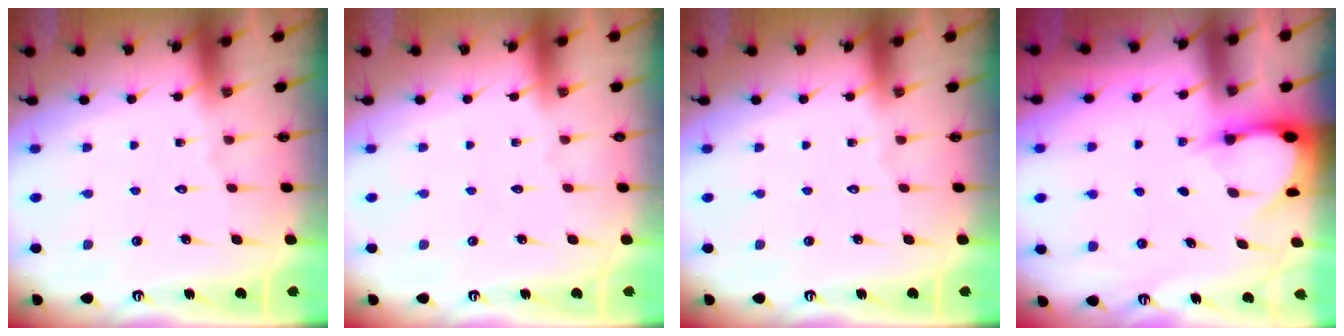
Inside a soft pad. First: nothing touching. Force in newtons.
{"total": 0.0}
{"total": 0.0}
{"total": 3.0, "press": 3.0, "slide": 0.4}